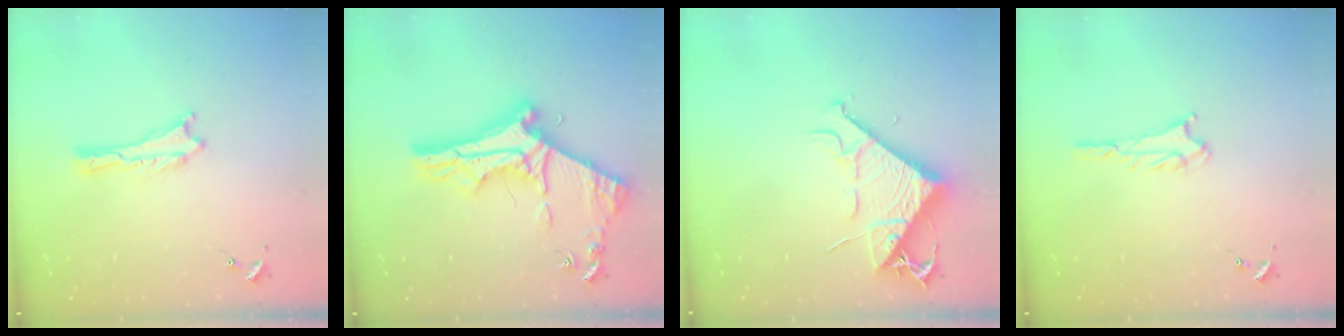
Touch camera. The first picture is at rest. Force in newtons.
{"total": 11.2, "press": 11.1, "slide": 1.2}
{"total": 9.2, "press": 9.1, "slide": 1.2}
{"total": 1.6, "press": 1.6, "slide": 0.1}